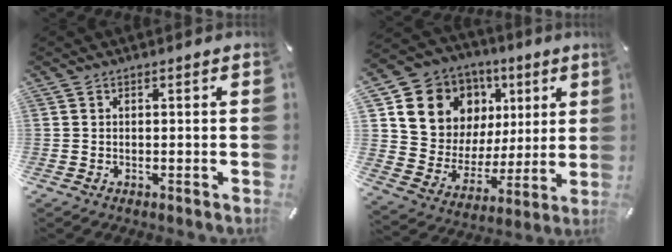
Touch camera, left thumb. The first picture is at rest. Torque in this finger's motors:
{"motor_torque": [0.88, 0.89, 2.06, -0.70, 0.13]}